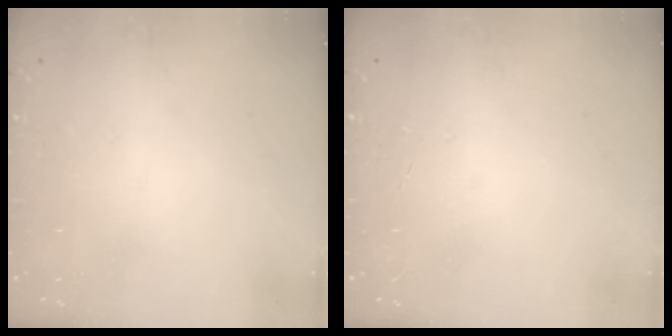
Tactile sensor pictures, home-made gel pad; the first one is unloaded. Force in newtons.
{"total": 2.7, "press": 2.7, "slide": 0.3}